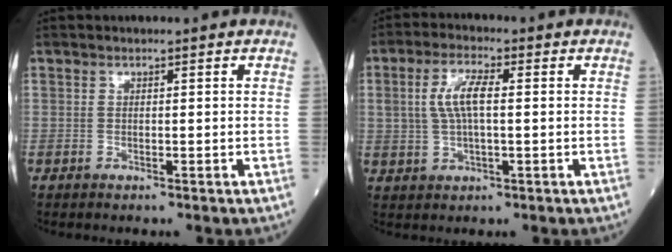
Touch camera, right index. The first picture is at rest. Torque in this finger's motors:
{"motor_torque": [0.14, 0.01, 0.14, 0.08]}